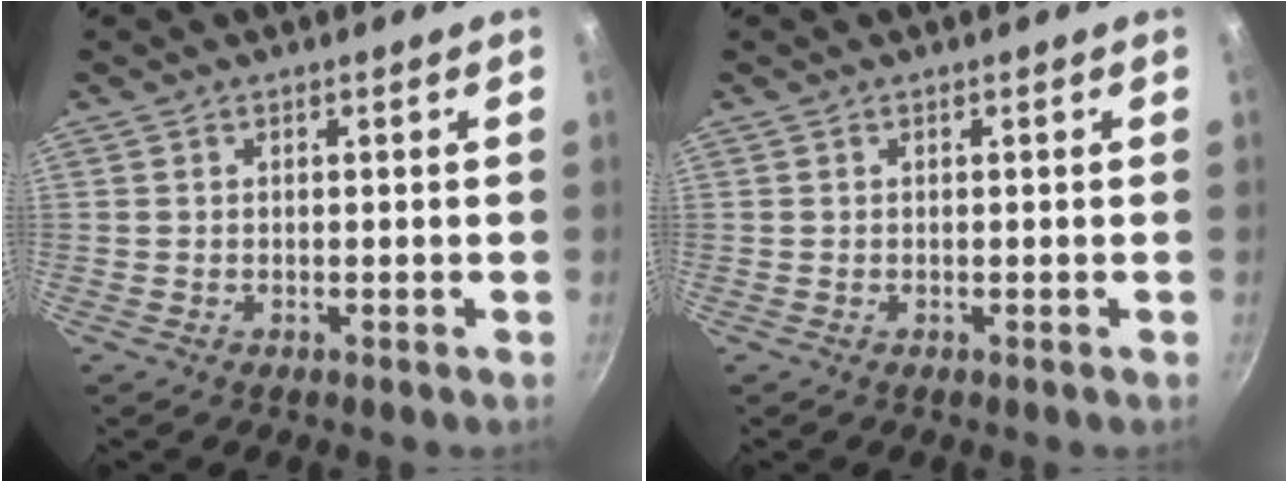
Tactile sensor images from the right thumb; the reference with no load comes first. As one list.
[{"total": 0.0}]